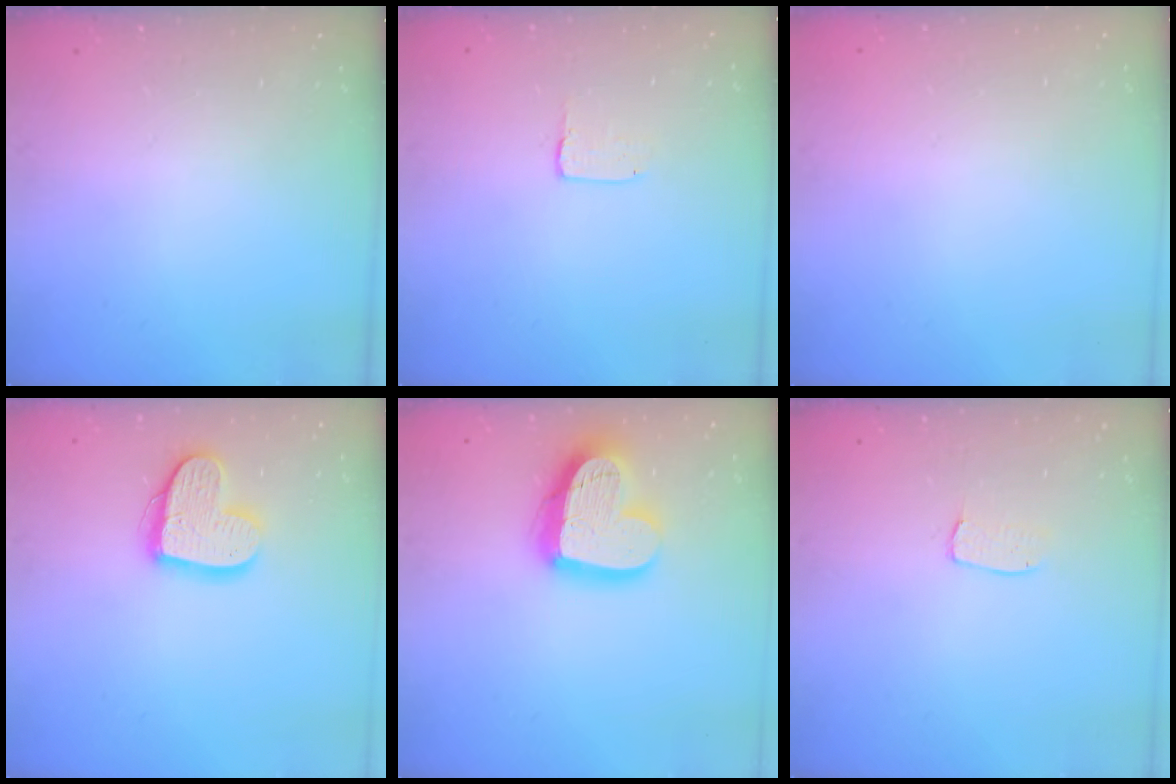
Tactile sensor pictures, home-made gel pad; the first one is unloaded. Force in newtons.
{"total": 2.0, "press": 2.0, "slide": 0.0}
{"total": 0.0}
{"total": 15.4, "press": 15.4, "slide": 1.2}
{"total": 21.4, "press": 21.3, "slide": 2.1}
{"total": 3.5, "press": 3.4, "slide": 0.2}